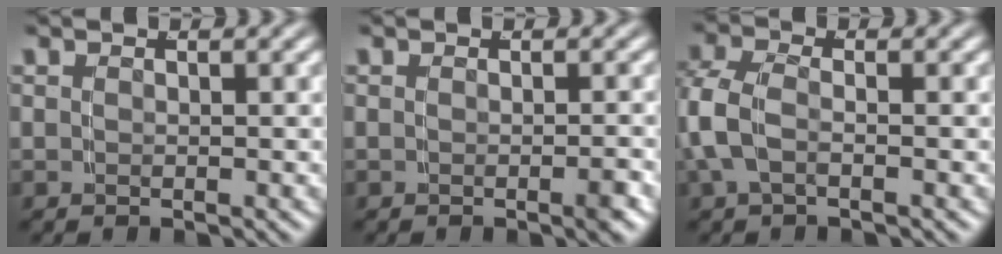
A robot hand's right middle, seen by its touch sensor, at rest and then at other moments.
{"total": 1.1, "force": [-0.6, -0.1, 0.9], "torque": [-0.010, 0.010, -0.015]}
{"total": 3.3, "force": [-0.5, 2.0, 2.5], "torque": [-0.076, -0.014, -0.002]}